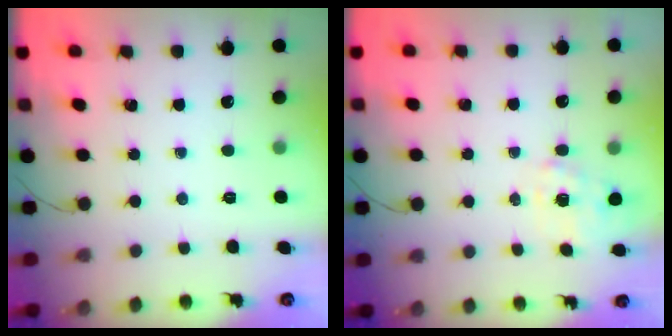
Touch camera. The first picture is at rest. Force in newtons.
{"total": 2.2, "press": 2.1, "slide": 0.7}